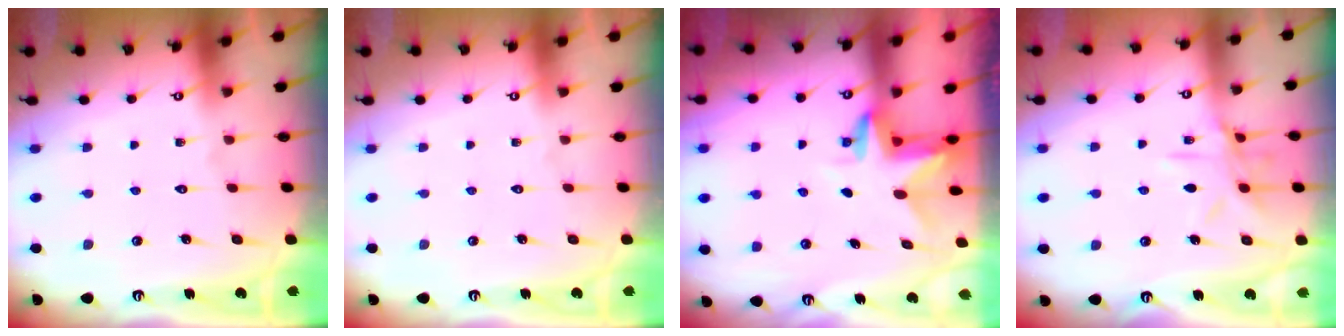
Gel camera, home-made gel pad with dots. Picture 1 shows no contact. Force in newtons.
{"total": 0.0}
{"total": 3.1, "press": 3.1, "slide": 0.2}
{"total": 9.7, "press": 9.7, "slide": 0.7}